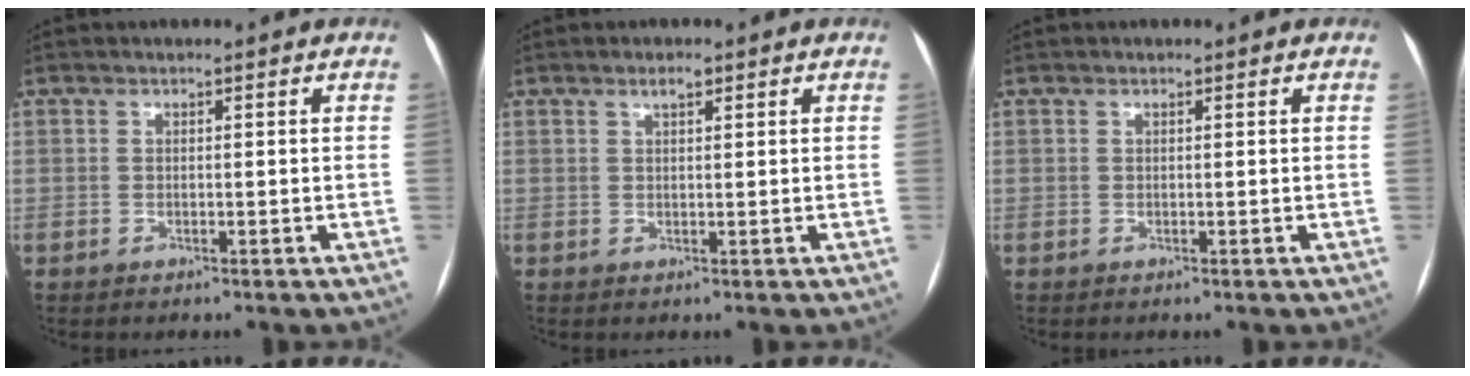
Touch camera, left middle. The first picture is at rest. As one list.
[{"total": 1.6, "force": [1.0, 0.5, 1.1], "torque": [-0.020, 0.003, 0.018]}, {"total": 0.0}]